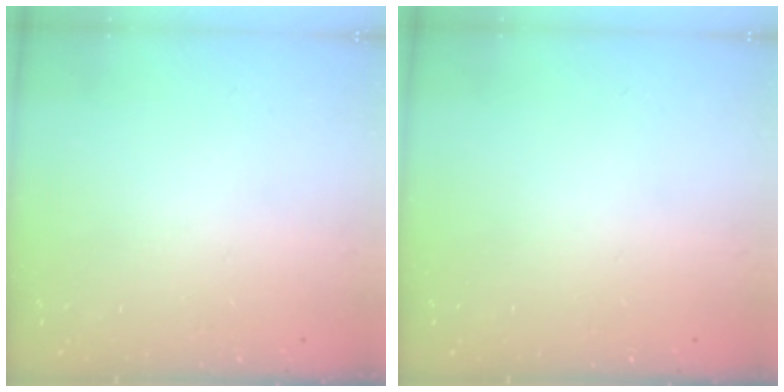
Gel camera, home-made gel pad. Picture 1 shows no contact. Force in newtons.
{"total": 0.0}